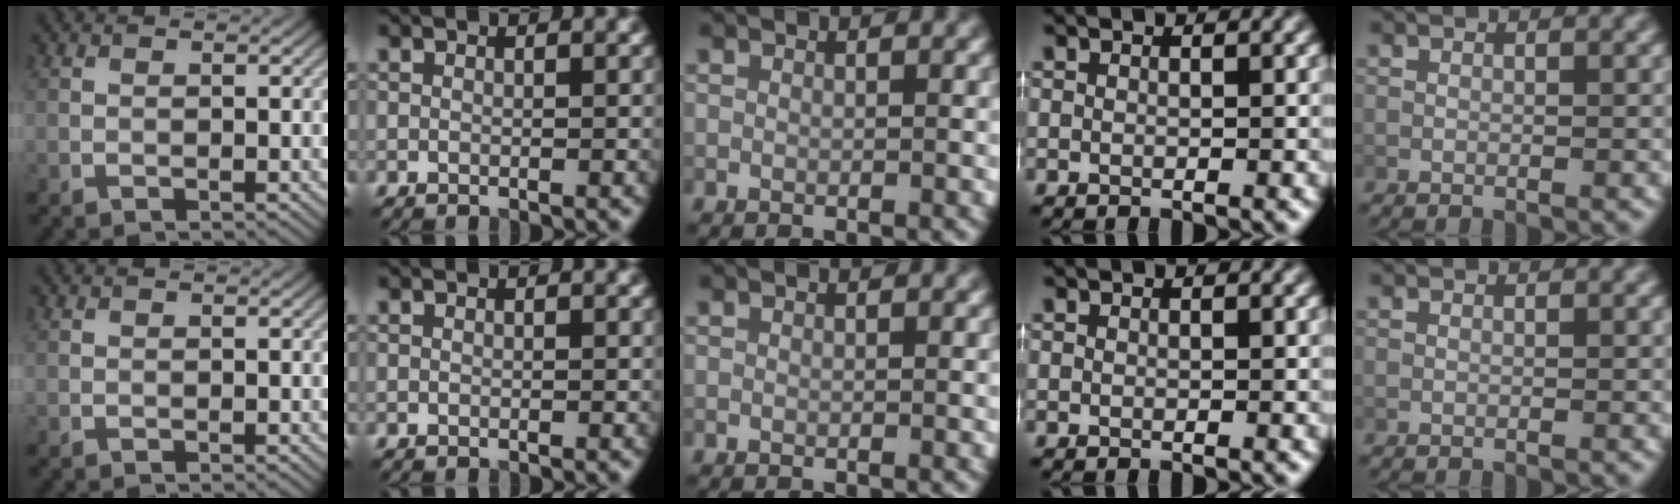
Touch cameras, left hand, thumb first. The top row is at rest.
{}